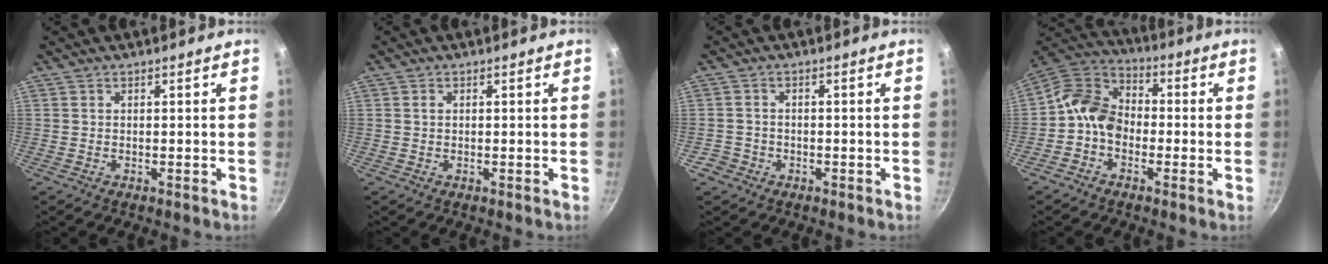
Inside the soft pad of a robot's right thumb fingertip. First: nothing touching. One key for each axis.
{"total": 0.8, "fx": 0.2, "fy": 0.6, "fz": 0.5, "tx": -0.008, "ty": 0.003, "tz": 0.004}
{"total": 2.7, "fx": -1.4, "fy": 2.3, "fz": 0.4, "tx": 0.001, "ty": 0.023, "tz": -0.021}
{"total": 9.5, "fx": -2.0, "fy": 7.4, "fz": 5.7, "tx": -0.076, "ty": 0.039, "tz": -0.064}